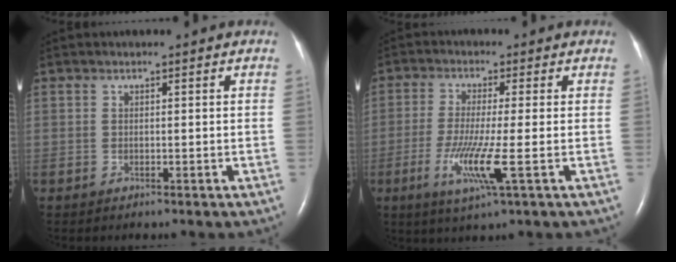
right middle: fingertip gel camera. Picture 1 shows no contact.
{"total": 7.4, "force": [-2.4, -0.4, 7.0], "torque": [-0.147, -0.025, -0.046]}